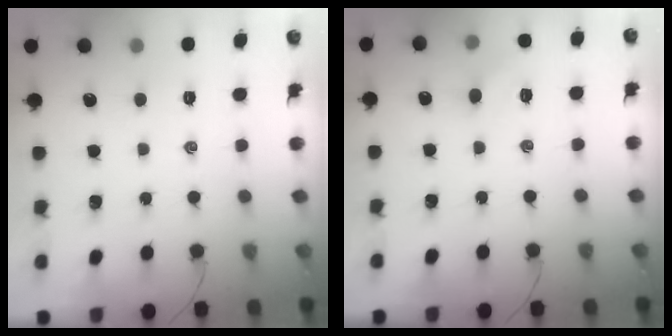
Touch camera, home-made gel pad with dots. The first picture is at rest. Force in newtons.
{"total": 5.5, "press": 5.2, "slide": 1.7}